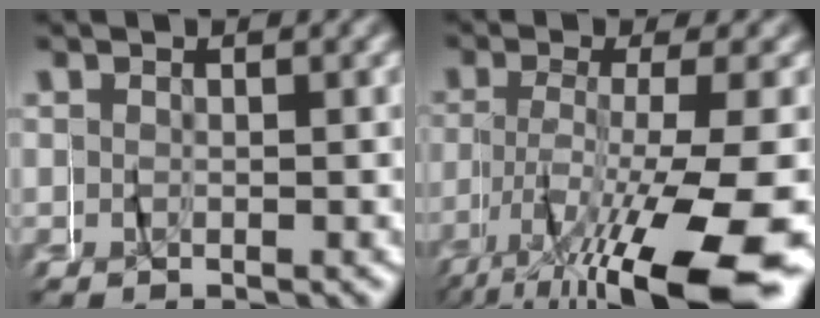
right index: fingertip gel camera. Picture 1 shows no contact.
{"total": 9.8, "force": [-5.1, 2.2, 8.1], "torque": [-0.148, -0.024, -0.068]}